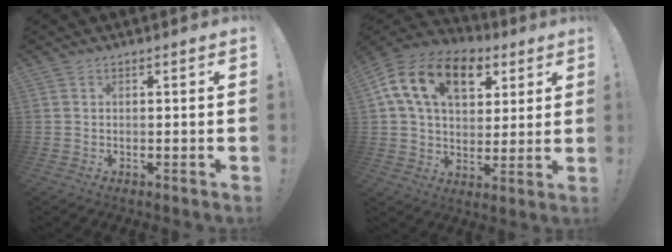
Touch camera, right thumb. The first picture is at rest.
{"total": 18.6, "force": [7.8, 11.8, 12.1], "torque": [-0.194, -0.019, 0.140]}